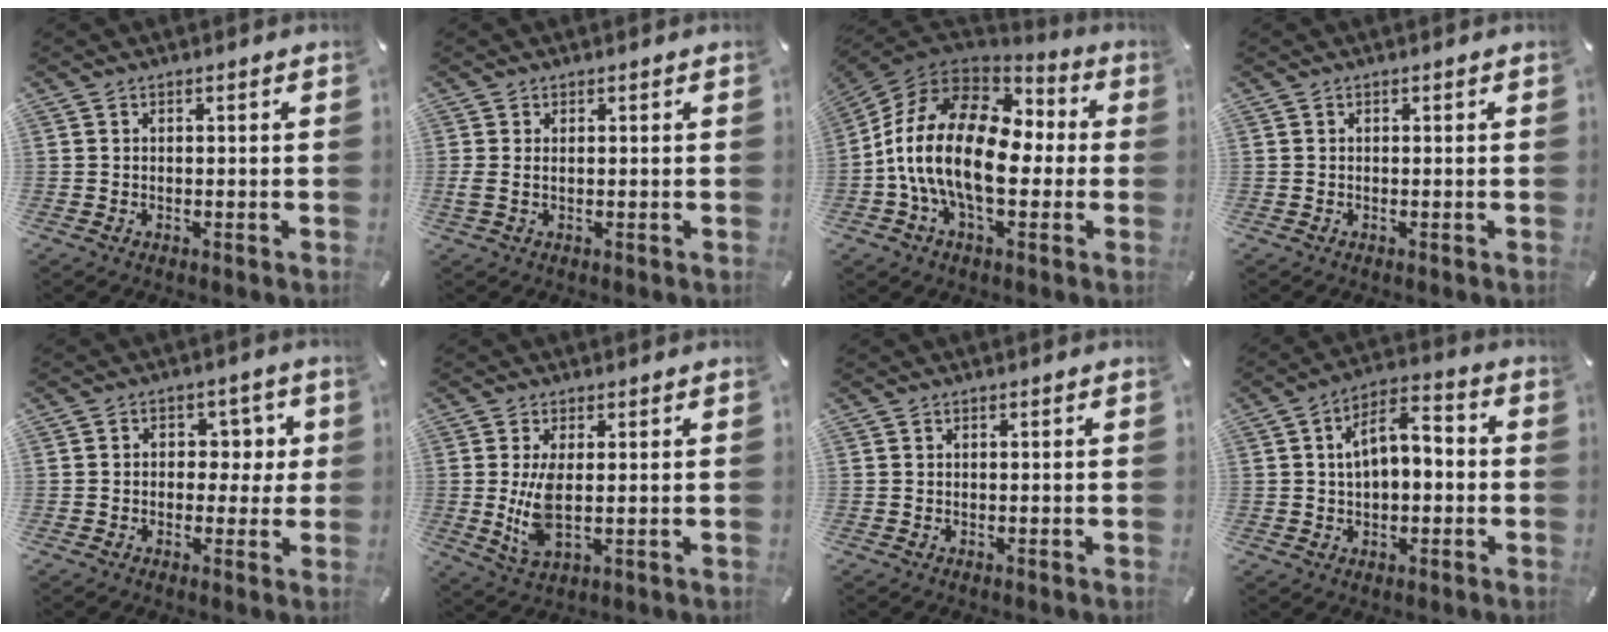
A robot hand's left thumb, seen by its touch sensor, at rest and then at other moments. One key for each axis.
{"total": 1.7, "fx": 0.3, "fy": 0.4, "fz": 1.6, "tx": -0.033, "ty": -0.001, "tz": 0.006}
{"total": 21.7, "fx": -2.7, "fy": 12.4, "fz": 17.6, "tx": -0.347, "ty": 0.024, "tz": -0.042}
{"total": 0.0}
{"total": 5.9, "fx": 0.3, "fy": 4.8, "fz": 3.4, "tx": -0.036, "ty": 0.002, "tz": -0.004}
{"total": 7.7, "fx": 0.7, "fy": 3.0, "fz": 7.1, "tx": -0.154, "ty": -0.019, "tz": 0.009}
{"total": 0.0}
{"total": 7.0, "fx": 0.3, "fy": 4.7, "fz": 5.1, "tx": -0.082, "ty": 0.008, "tz": 0.003}